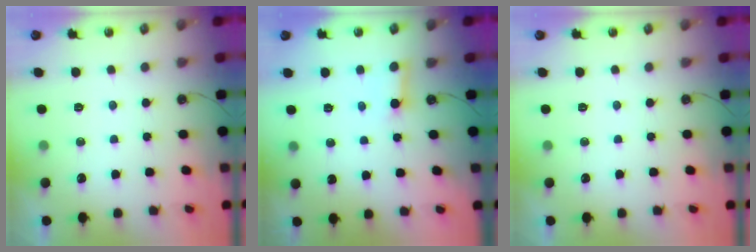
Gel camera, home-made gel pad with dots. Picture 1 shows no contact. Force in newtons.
{"total": 3.0, "press": 3.0, "slide": 0.4}
{"total": 0.0}